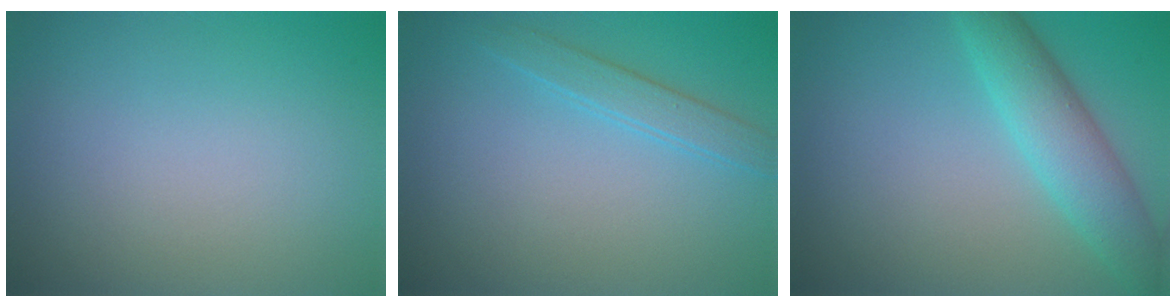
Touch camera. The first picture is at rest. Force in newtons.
{"total": 2.0, "press": 2.0, "slide": 0.1}
{"total": 4.8, "press": 4.8, "slide": 0.2}